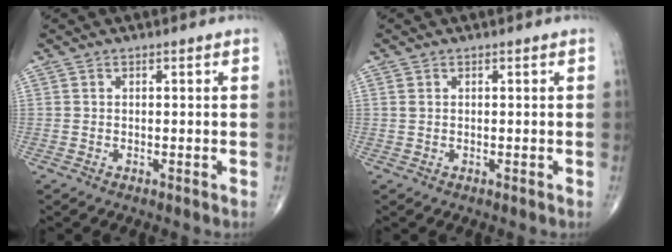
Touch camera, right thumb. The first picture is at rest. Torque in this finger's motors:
{"motor_torque": [0.04, -0.19, 0.26, 0.13, 0.00]}